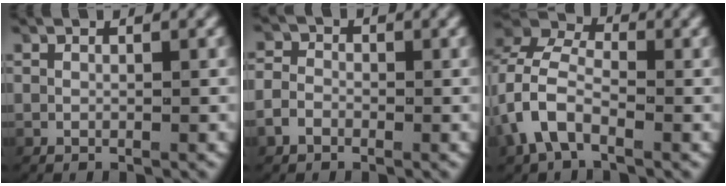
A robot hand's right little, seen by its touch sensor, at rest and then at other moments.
{"total": 2.1, "force": [-0.9, 1.8, 0.7], "torque": [-0.021, -0.005, -0.019]}
{"total": 6.1, "force": [0.1, 4.8, 3.8], "torque": [-0.089, 0.004, -0.011]}